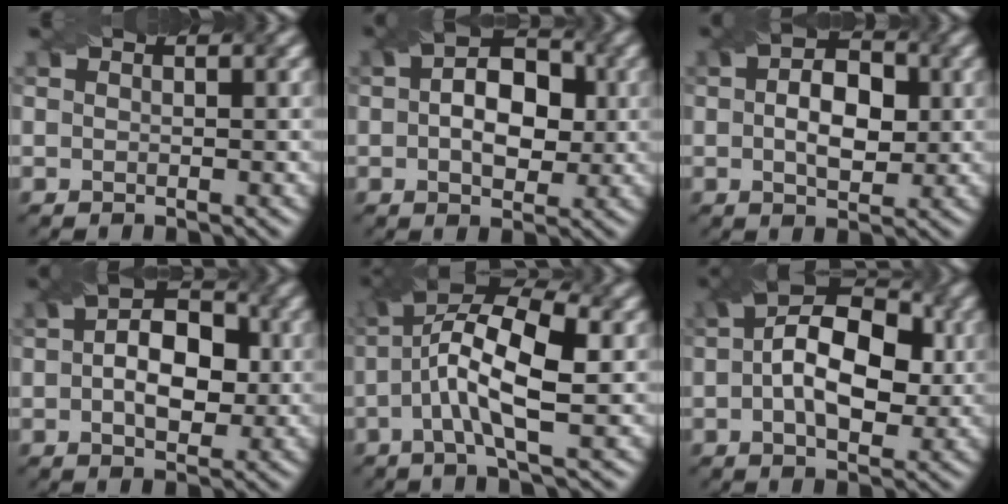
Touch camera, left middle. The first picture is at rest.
{"total": 5.7, "force": [-0.1, 3.9, 4.2], "torque": [-0.049, 0.012, 0.006]}
{"total": 4.5, "force": [-0.3, 3.0, 3.4], "torque": [-0.043, 0.008, 0.006]}
{"total": 5.9, "force": [-0.4, 3.9, 4.4], "torque": [-0.055, 0.012, 0.002]}
{"total": 7.8, "force": [-0.7, 2.5, 7.3], "torque": [-0.136, 0.020, -0.002]}
{"total": 8.5, "force": [0.0, 5.1, 6.9], "torque": [-0.093, 0.020, 0.004]}